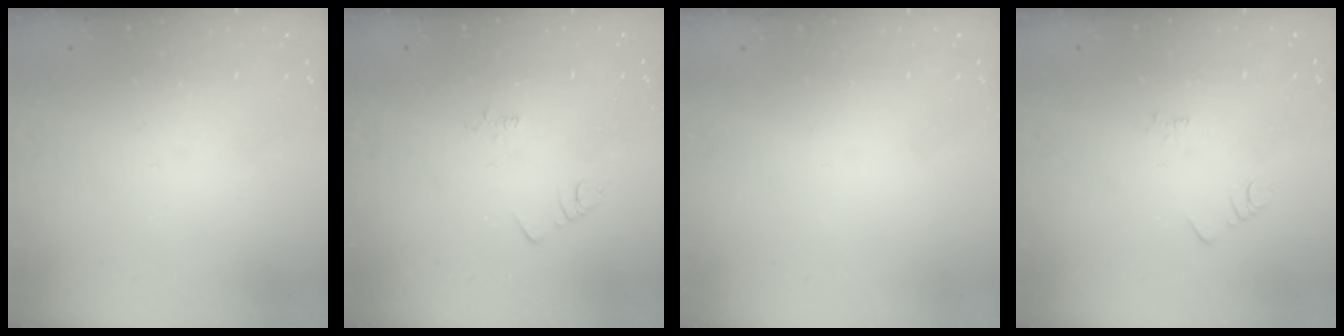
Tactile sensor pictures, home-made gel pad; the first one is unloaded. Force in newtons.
{"total": 1.9, "press": 1.9, "slide": 0.3}
{"total": 1.5, "press": 1.5, "slide": 0.1}
{"total": 2.2, "press": 2.1, "slide": 0.4}